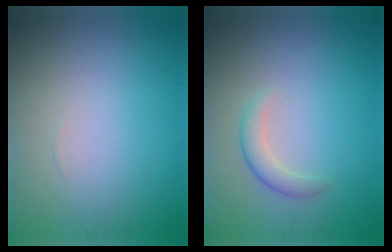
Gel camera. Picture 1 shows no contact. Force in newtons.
{"total": 1.8, "press": 1.8, "slide": 0.1}